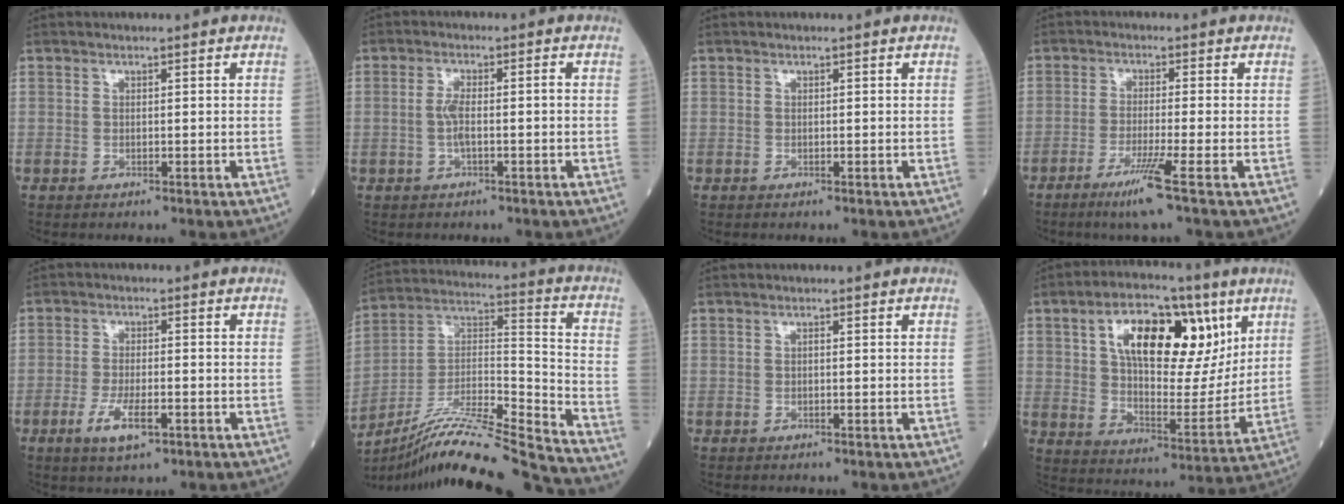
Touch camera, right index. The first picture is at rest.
{"total": 3.4, "force": [-0.5, 0.7, 3.2], "torque": [-0.071, 0.005, -0.011]}
{"total": 0.0}
{"total": 5.5, "force": [-3.1, -1.3, 4.3], "torque": [-0.083, -0.018, -0.062]}
{"total": 5.4, "force": [-2.4, 1.5, 4.5], "torque": [-0.092, -0.005, -0.040]}
{"total": 23.6, "force": [-21.5, -1.0, 9.5], "torque": [-0.175, -0.001, -0.357]}
{"total": 0.0}
{"total": 18.8, "force": [7.8, 8.4, 14.9], "torque": [-0.242, 0.017, 0.128]}